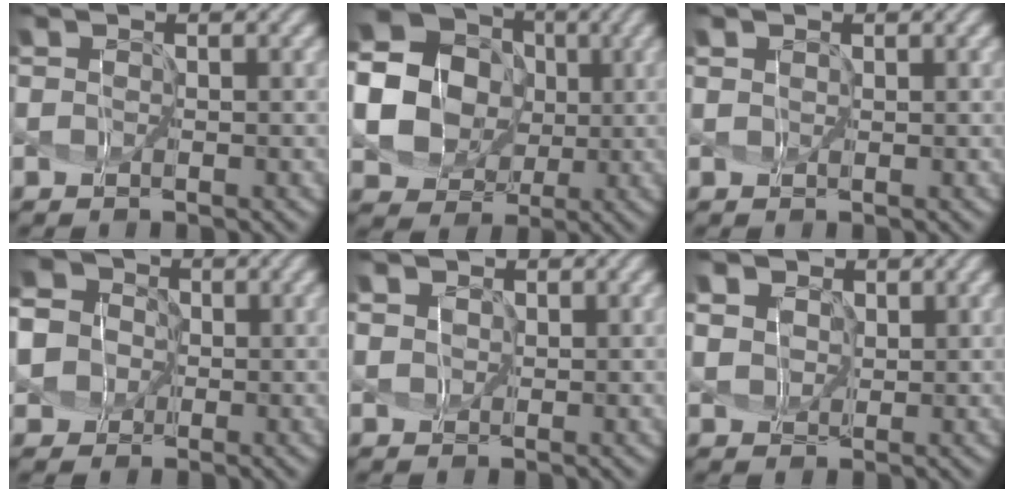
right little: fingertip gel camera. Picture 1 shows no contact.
{"total": 18.4, "force": [2.3, 17.1, 6.4], "torque": [-0.191, 0.013, 0.018]}
{"total": 1.7, "force": [0.9, 1.2, 0.8], "torque": [-0.004, 0.017, -0.006]}
{"total": 7.1, "force": [-0.4, 6.7, 2.3], "torque": [-0.080, 0.026, -0.037]}
{"total": 4.2, "force": [2.1, 3.0, 2.0], "torque": [-0.042, 0.021, 0.014]}
{"total": 7.8, "force": [4.1, 5.5, 3.7], "torque": [-0.088, 0.021, 0.051]}